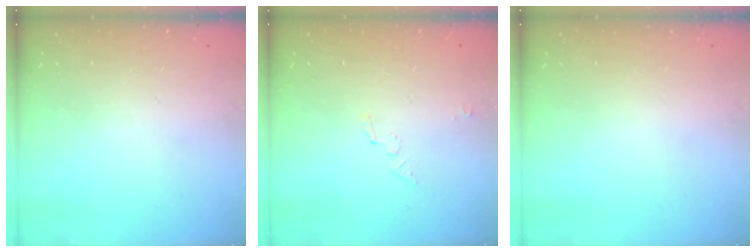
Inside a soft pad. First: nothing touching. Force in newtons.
{"total": 2.8, "press": 2.8, "slide": 0.1}
{"total": 0.0}